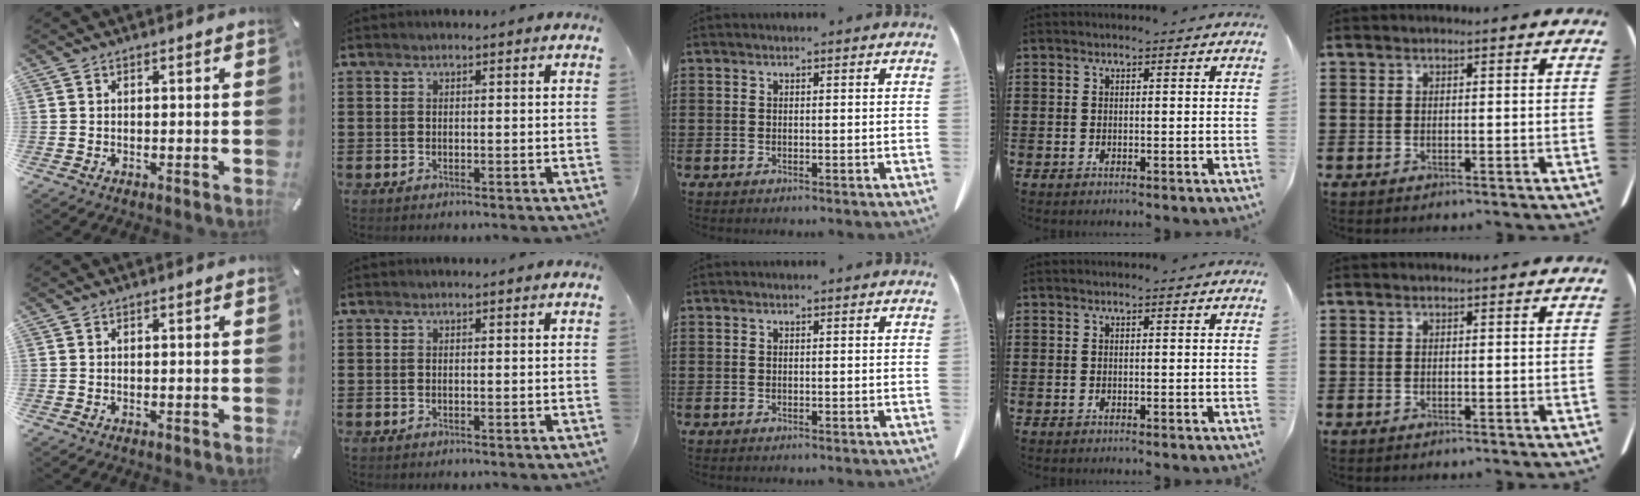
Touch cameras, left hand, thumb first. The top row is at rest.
{}